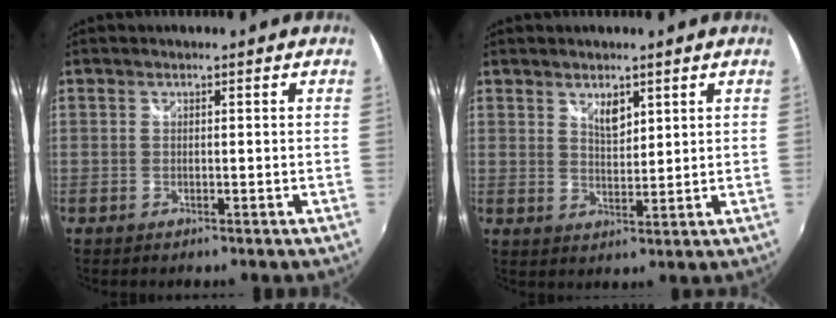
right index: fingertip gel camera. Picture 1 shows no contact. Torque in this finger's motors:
{"motor_torque": [0.01, 0.04, 0.03, 0.03]}